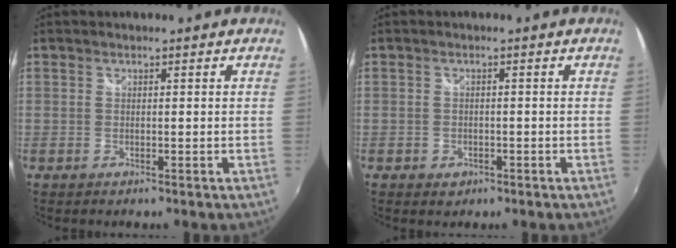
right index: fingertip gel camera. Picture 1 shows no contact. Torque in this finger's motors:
{"motor_torque": [0.23, -0.22, 0.06, 0.00]}